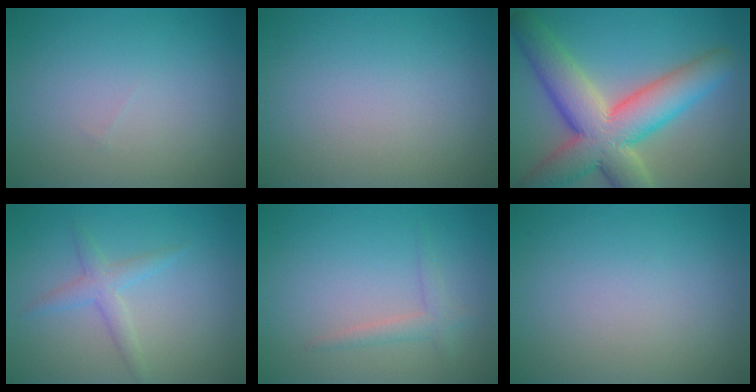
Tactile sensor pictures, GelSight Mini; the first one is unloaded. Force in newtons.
{"total": 0.0}
{"total": 10.9, "press": 10.9, "slide": 0.6}
{"total": 2.0, "press": 2.0, "slide": 0.2}
{"total": 1.6, "press": 1.5, "slide": 0.1}
{"total": 0.0}